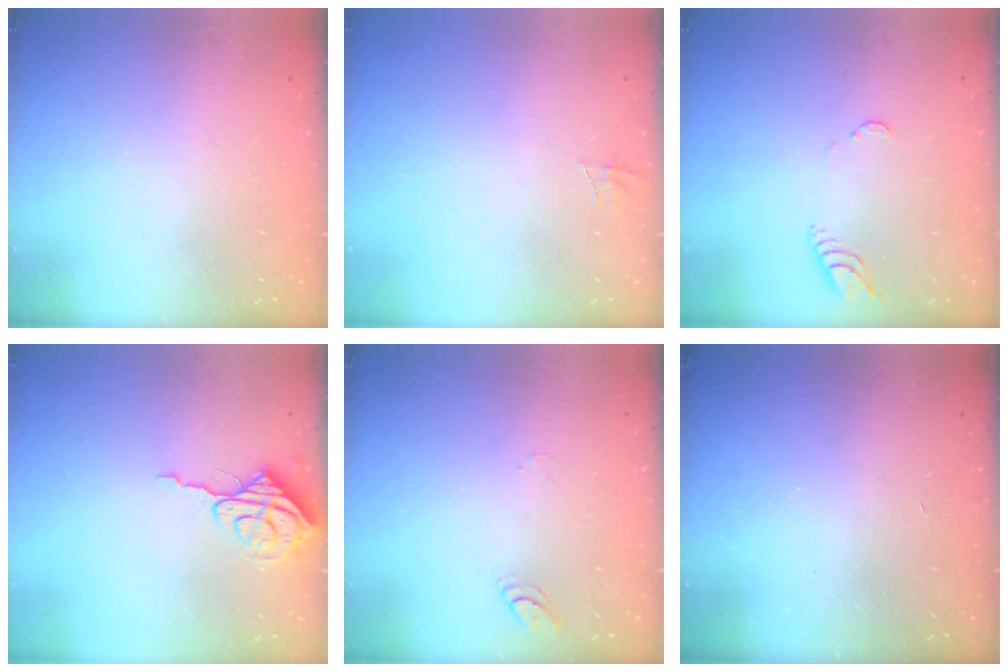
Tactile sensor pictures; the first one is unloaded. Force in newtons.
{"total": 4.3, "press": 4.3, "slide": 0.3}
{"total": 3.9, "press": 3.9, "slide": 0.4}
{"total": 7.6, "press": 7.5, "slide": 0.5}
{"total": 4.9, "press": 4.9, "slide": 0.5}
{"total": 3.3, "press": 3.3, "slide": 0.3}